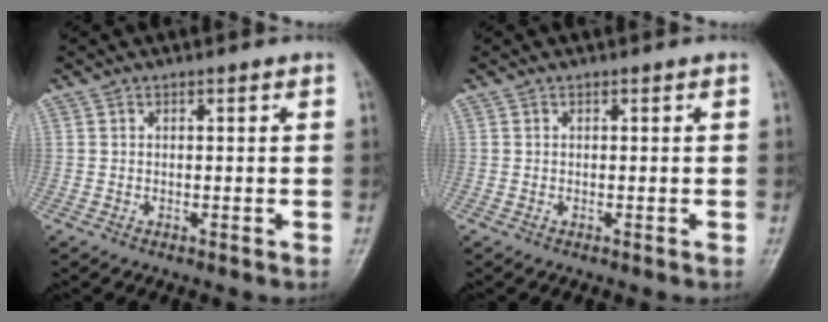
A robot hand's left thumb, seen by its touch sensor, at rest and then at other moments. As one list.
[{"total": 0.0}]